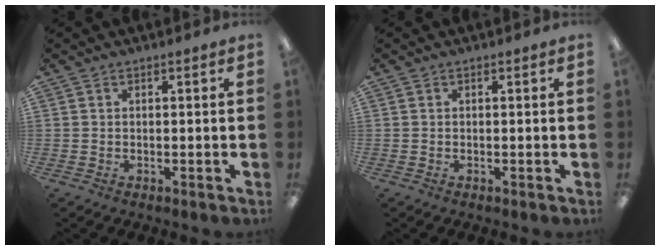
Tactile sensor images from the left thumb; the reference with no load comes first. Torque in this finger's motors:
{"motor_torque": [0.00, 0.00, 0.00, 0.00, 0.00]}